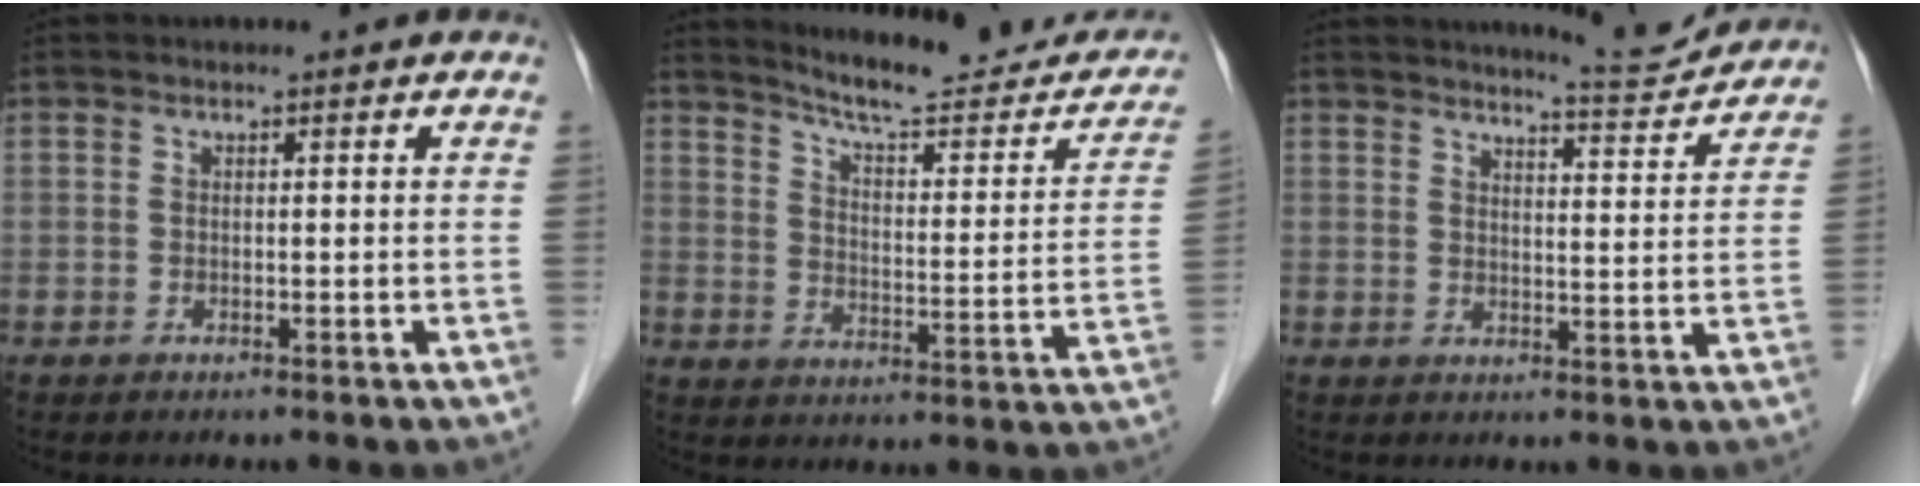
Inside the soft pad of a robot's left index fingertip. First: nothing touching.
{"total": 19.1, "force": [17.4, 3.0, 7.4], "torque": [-0.092, -0.041, 0.224]}
{"total": 7.3, "force": [7.2, -0.1, 1.0], "torque": [-0.023, -0.013, 0.093]}